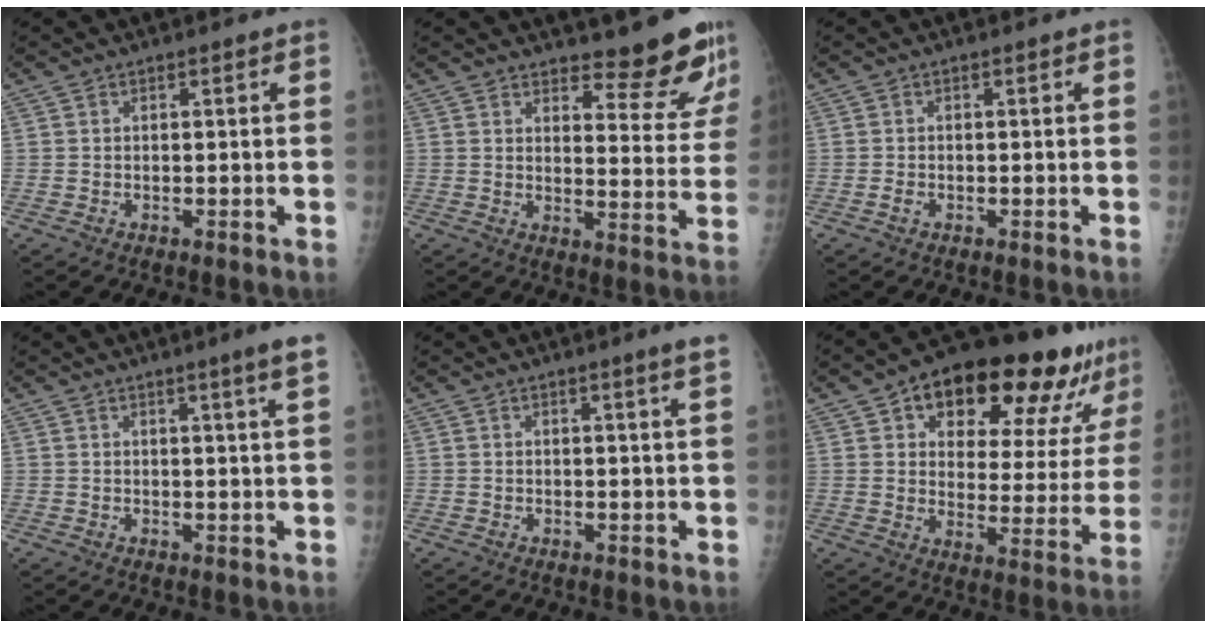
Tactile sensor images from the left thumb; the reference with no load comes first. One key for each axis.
{"total": 11.7, "fx": 10.4, "fy": 2.7, "fz": 4.6, "tx": -0.026, "ty": -0.096, "tz": 0.127}
{"total": 1.0, "fx": -0.4, "fy": 0.7, "fz": 0.6, "tx": -0.012, "ty": -0.001, "tz": -0.008}
{"total": 4.4, "fx": 2.8, "fy": -0.9, "fz": 3.3, "tx": -0.045, "ty": -0.014, "tz": 0.037}
{"total": 1.3, "fx": 1.1, "fy": -0.3, "fz": 0.7, "tx": -0.015, "ty": -0.006, "tz": 0.013}
{"total": 23.4, "fx": 14.1, "fy": 9.8, "fz": 15.8, "tx": -0.181, "ty": -0.023, "tz": 0.201}